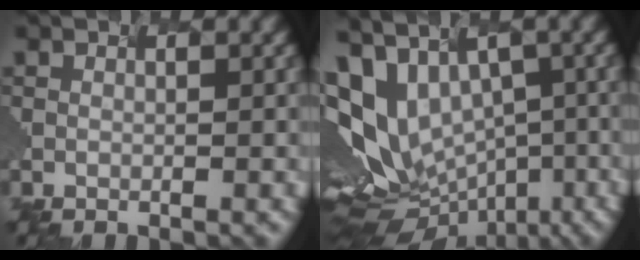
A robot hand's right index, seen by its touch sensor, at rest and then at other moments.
{"total": 12.0, "force": [-1.3, 8.1, 8.8], "torque": [-0.177, 0.008, 0.031]}